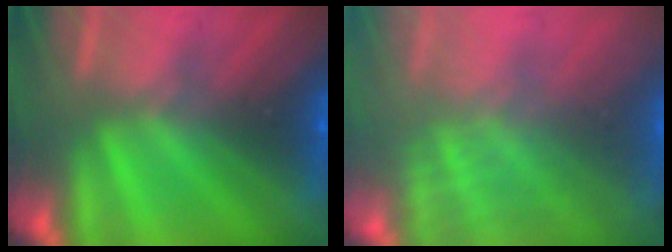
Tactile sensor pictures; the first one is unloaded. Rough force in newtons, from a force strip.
{"total": 7.7}